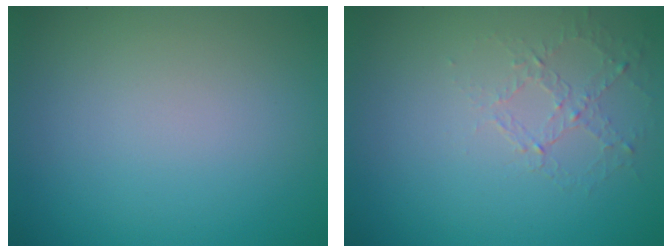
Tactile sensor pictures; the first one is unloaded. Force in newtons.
{"total": 1.1, "press": 0.5, "slide": 1.0}